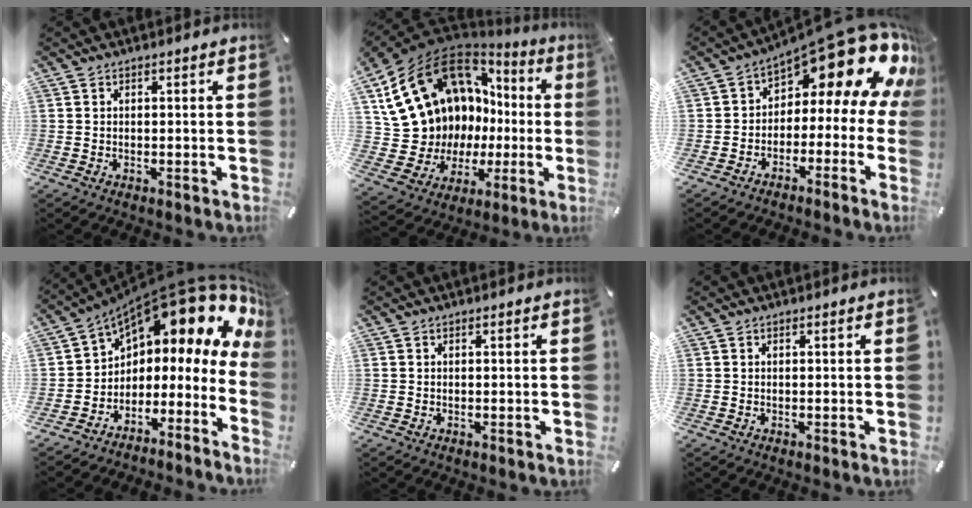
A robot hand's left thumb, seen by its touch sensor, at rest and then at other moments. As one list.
[{"total": 19.2, "force": [7.6, 15.1, 9.0], "torque": [-0.183, -0.072, 0.185]}, {"total": 17.3, "force": [9.8, 7.7, 12.0], "torque": [-0.166, -0.078, 0.160]}, {"total": 16.9, "force": [12.0, 6.8, 9.7], "torque": [-0.142, -0.099, 0.199]}, {"total": 0.0}, {"total": 0.0}]